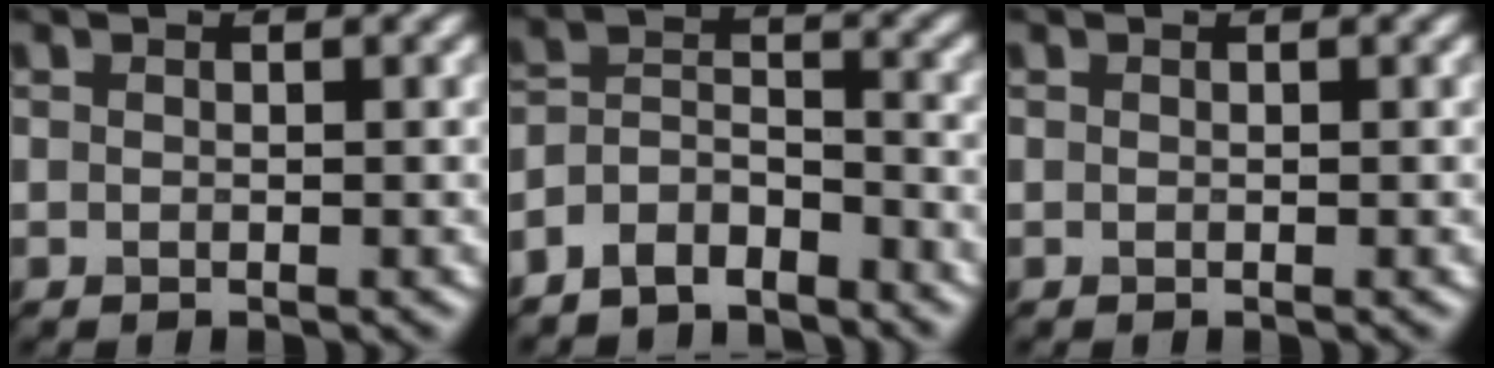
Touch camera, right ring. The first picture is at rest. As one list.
[{"total": 4.6, "force": [-3.9, 2.0, 1.6], "torque": [-0.026, 0.001, -0.082]}, {"total": 0.0}]